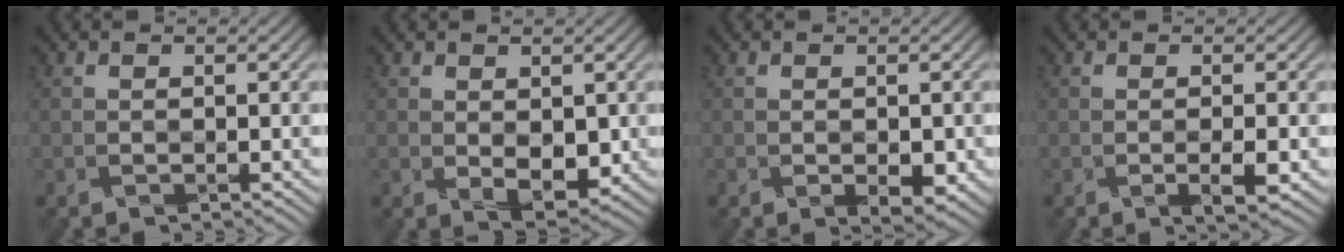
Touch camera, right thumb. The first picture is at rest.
{"total": 2.8, "force": [0.2, 1.8, 2.2], "torque": [-0.045, -0.014, 0.016]}
{"total": 1.7, "force": [-0.5, 0.7, 1.4], "torque": [-0.029, -0.008, 0.003]}
{"total": 2.2, "force": [-0.6, 0.5, 2.1], "torque": [-0.035, -0.004, -0.006]}